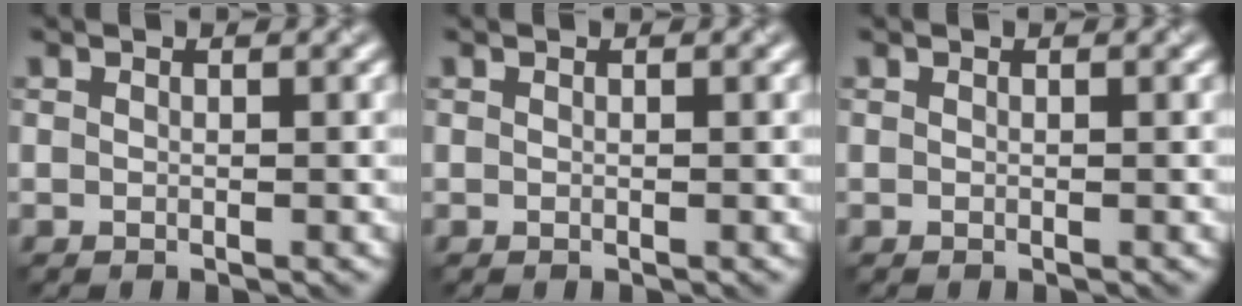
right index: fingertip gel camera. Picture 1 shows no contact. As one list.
[{"total": 0.0}, {"total": 0.0}]